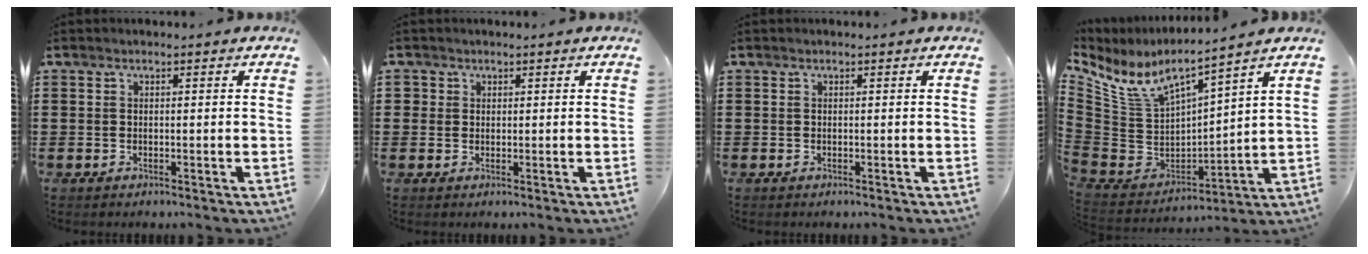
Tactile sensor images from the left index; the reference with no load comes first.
{"total": 1.3, "force": [0.5, 1.1, 0.2], "torque": [-0.007, 0.006, 0.010]}
{"total": 0.0}
{"total": 7.6, "force": [5.8, 1.9, 4.5], "torque": [-0.117, -0.045, 0.100]}